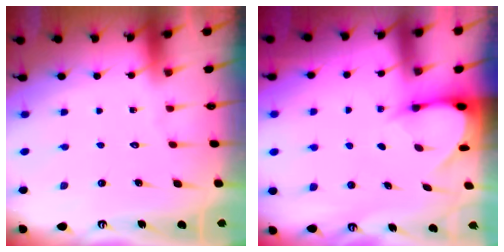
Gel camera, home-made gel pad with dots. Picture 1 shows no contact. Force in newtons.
{"total": 3.5, "press": 3.5, "slide": 0.2}